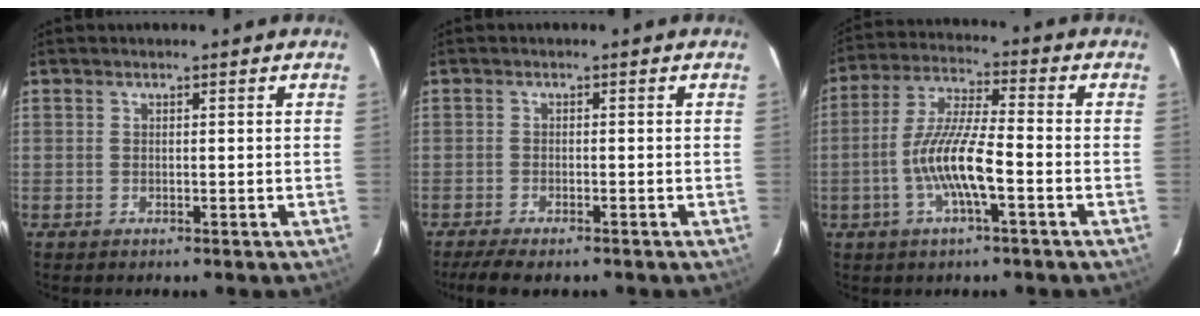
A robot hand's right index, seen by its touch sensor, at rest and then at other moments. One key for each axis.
{"total": 6.0, "fx": -4.8, "fy": 1.4, "fz": 3.3, "tx": -0.082, "ty": -0.022, "tz": -0.082}
{"total": 10.9, "fx": -3.6, "fy": 1.5, "fz": 10.2, "tx": -0.212, "ty": 0.001, "tz": -0.069}